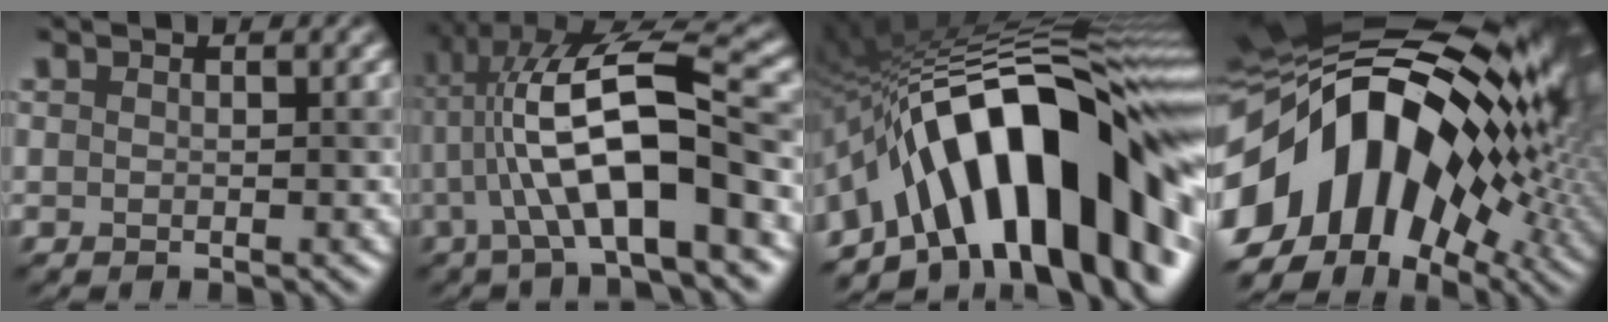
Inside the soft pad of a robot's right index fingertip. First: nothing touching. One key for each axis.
{"total": 11.1, "fx": -1.0, "fy": 2.8, "fz": 10.7, "tx": -0.183, "ty": 0.022, "tz": -0.021}
{"total": 18.0, "fx": -4.9, "fy": 7.8, "fz": 15.5, "tx": -0.194, "ty": 0.053, "tz": -0.104}
{"total": 19.2, "fx": 1.6, "fy": 11.9, "fz": 14.9, "tx": -0.236, "ty": -0.004, "tz": 0.021}